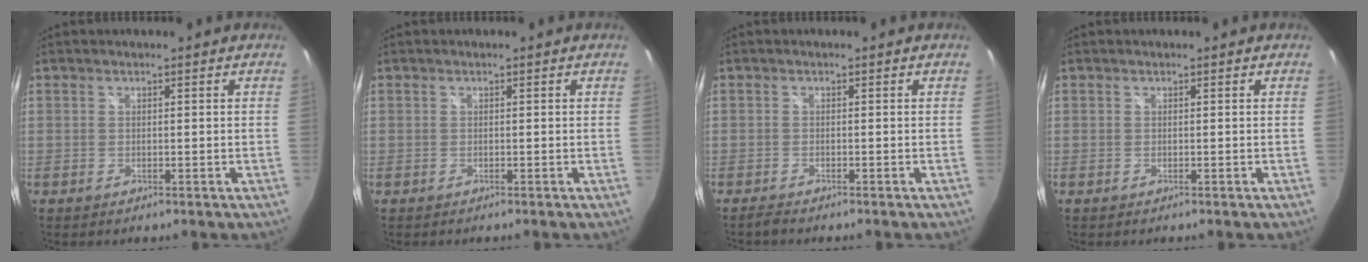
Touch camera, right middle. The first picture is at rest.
{"total": 0.6, "force": [0.5, -0.3, -0.2], "torque": [0.006, 0.003, 0.007]}
{"total": 1.3, "force": [-1.3, 0.1, 0.4], "torque": [-0.011, -0.004, -0.023]}
{"total": 0.0}